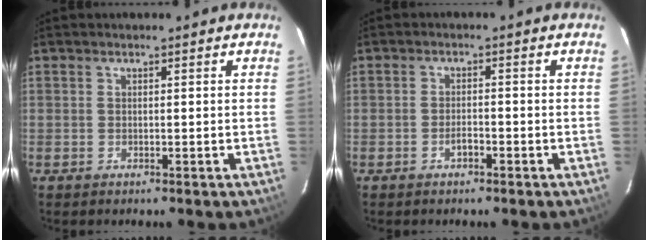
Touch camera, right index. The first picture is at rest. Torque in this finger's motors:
{"motor_torque": [-0.08, 0.08, 0.15, 0.01]}